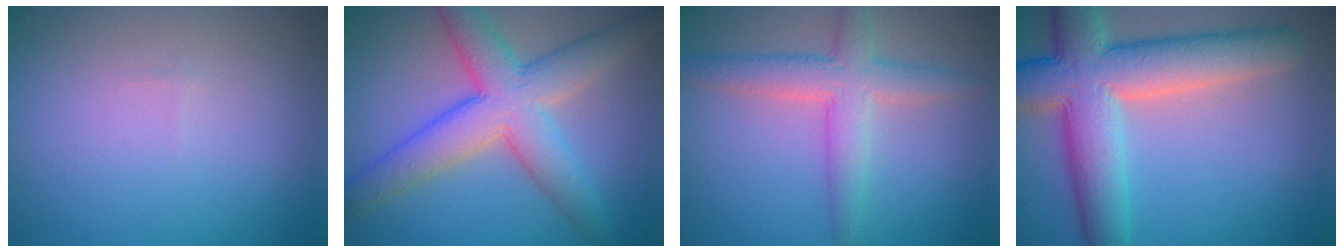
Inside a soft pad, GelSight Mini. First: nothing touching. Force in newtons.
{"total": 7.4, "press": 7.4, "slide": 0.4}
{"total": 4.3, "press": 4.3, "slide": 0.1}
{"total": 9.9, "press": 9.9, "slide": 0.6}